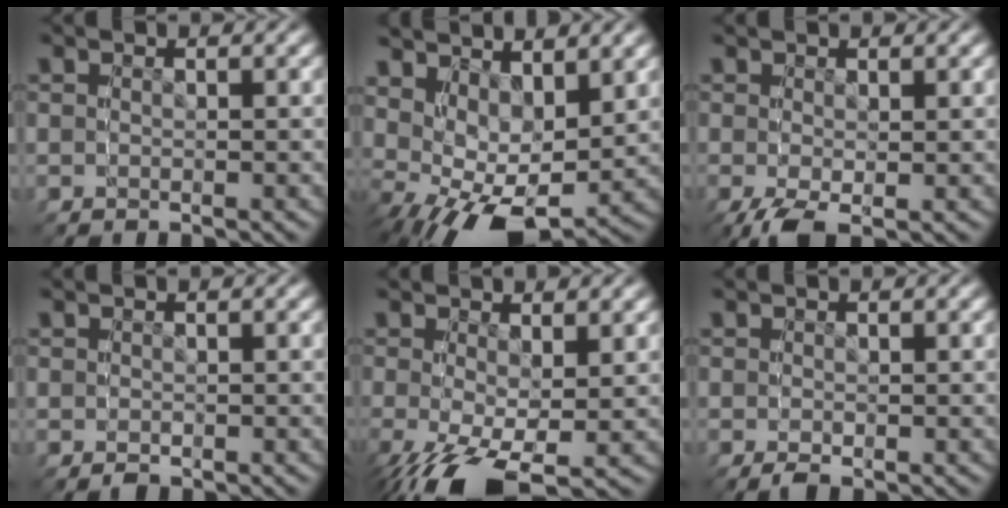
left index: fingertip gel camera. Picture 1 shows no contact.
{"total": 5.3, "force": [2.2, 4.1, 2.5], "torque": [-0.051, 0.010, 0.036]}
{"total": 0.8, "force": [0.2, 0.7, -0.1], "torque": [0.007, -0.006, 0.009]}
{"total": 1.1, "force": [0.3, 1.0, 0.3], "torque": [-0.002, -0.004, 0.008]}
{"total": 2.8, "force": [-0.8, 2.4, 1.2], "torque": [-0.014, -0.016, -0.005]}
{"total": 0.6, "force": [0.4, 0.3, 0.3], "torque": [-0.001, -0.003, 0.009]}